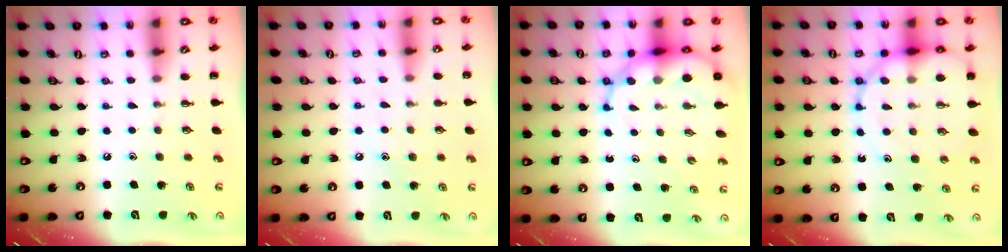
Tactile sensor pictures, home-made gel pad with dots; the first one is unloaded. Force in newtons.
{"total": 6.8, "press": 6.6, "slide": 1.7}
{"total": 11.8, "press": 11.4, "slide": 3.0}
{"total": 14.0, "press": 13.6, "slide": 3.5}